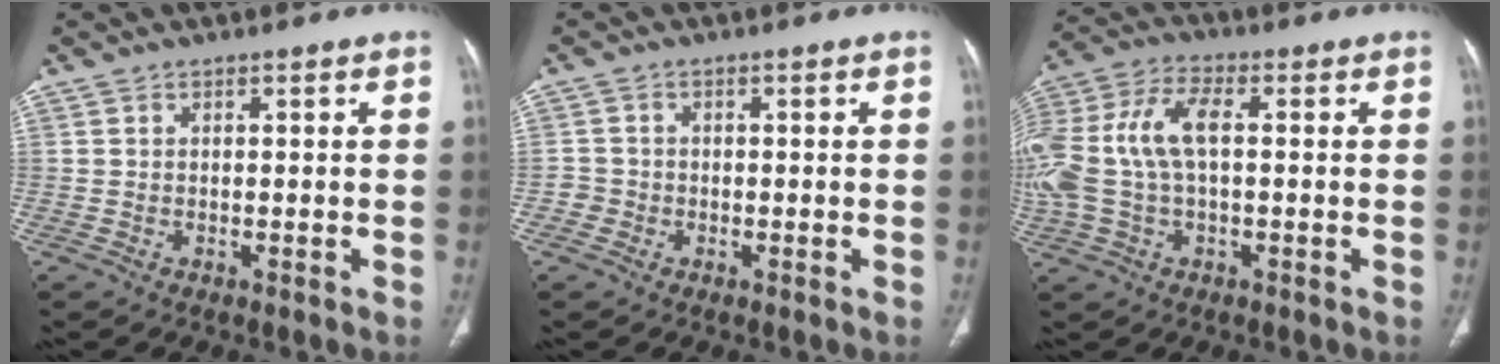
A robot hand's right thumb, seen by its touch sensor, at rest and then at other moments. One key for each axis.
{"total": 2.0, "fx": -0.8, "fy": 1.8, "fz": 0.1, "tx": 0.010, "ty": 0.009, "tz": -0.021}
{"total": 15.1, "fx": 0.9, "fy": 8.0, "fz": 12.8, "tx": -0.300, "ty": 0.034, "tz": 0.018}